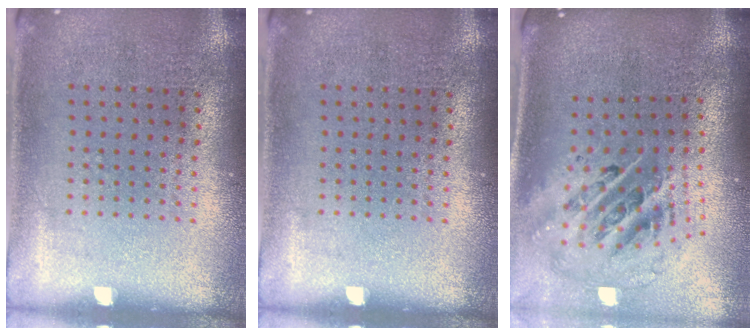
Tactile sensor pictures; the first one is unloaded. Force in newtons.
{"total": 0.0}
{"total": 2.7, "press": 1.9, "slide": 2.0}